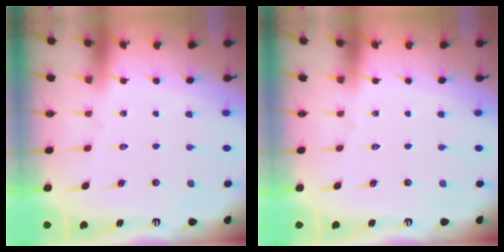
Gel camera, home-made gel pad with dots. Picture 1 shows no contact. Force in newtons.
{"total": 0.0}